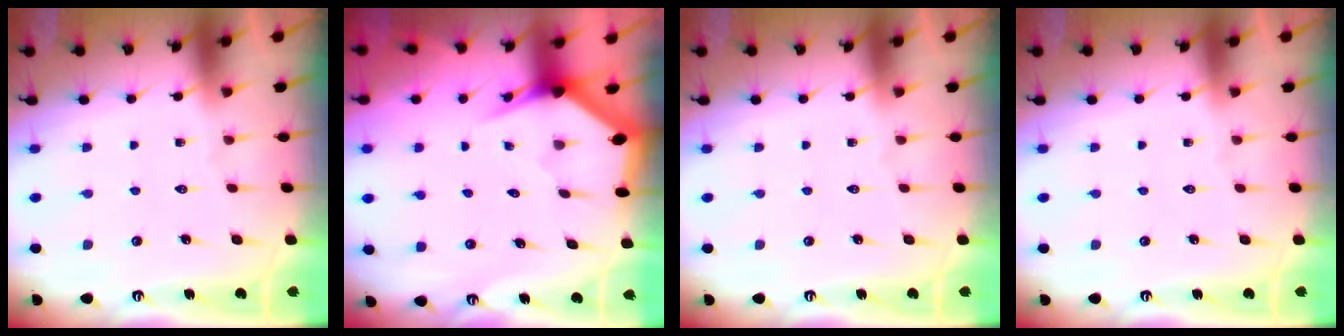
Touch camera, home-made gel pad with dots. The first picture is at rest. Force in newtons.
{"total": 3.5, "press": 3.5, "slide": 0.1}
{"total": 0.0}
{"total": 0.0}